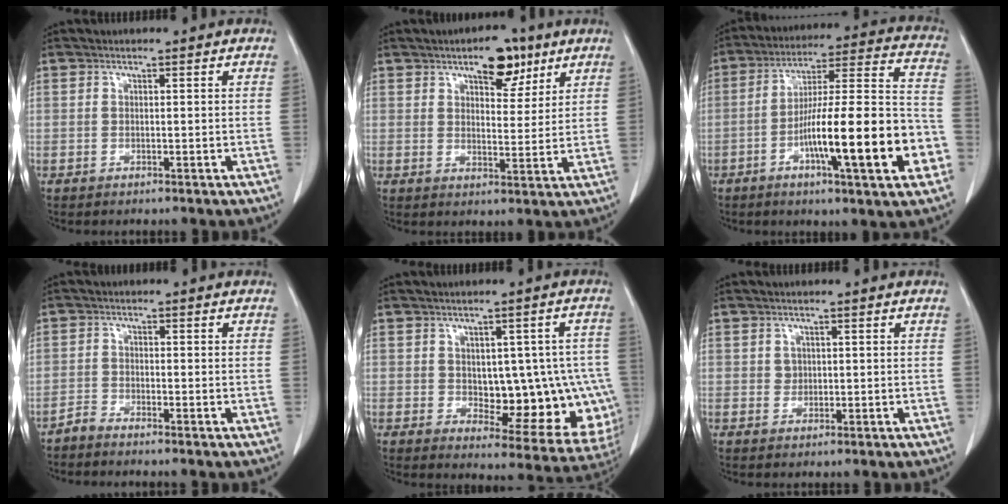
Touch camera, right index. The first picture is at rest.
{"total": 8.1, "force": [5.1, 3.5, 5.2], "torque": [-0.077, 0.005, 0.079]}
{"total": 20.9, "force": [-6.8, 2.6, 19.6], "torque": [-0.279, 0.011, -0.102]}
{"total": 2.1, "force": [-1.9, 0.4, 0.6], "torque": [-0.014, 0.001, -0.040]}
{"total": 16.9, "force": [-1.5, 8.7, 14.4], "torque": [-0.151, 0.023, 0.009]}
{"total": 1.6, "force": [0.3, 1.4, 0.6], "torque": [-0.010, 0.004, 0.010]}